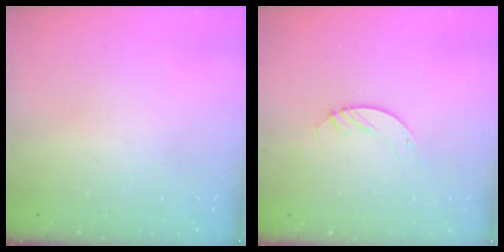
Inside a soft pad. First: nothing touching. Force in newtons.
{"total": 4.2, "press": 4.1, "slide": 0.4}